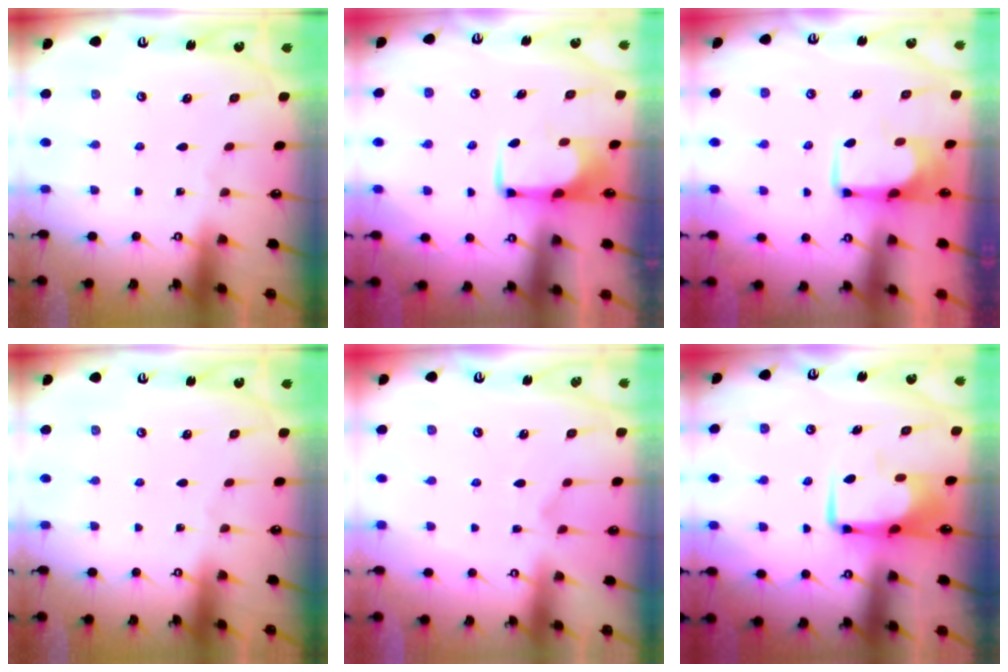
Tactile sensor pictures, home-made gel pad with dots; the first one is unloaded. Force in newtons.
{"total": 2.0, "press": 1.9, "slide": 0.5}
{"total": 5.5, "press": 5.4, "slide": 0.7}
{"total": 0.0}
{"total": 1.4, "press": 0.7, "slide": 1.2}
{"total": 7.3, "press": 7.1, "slide": 1.4}